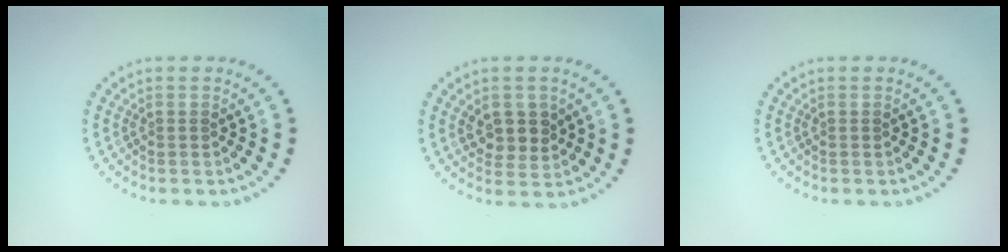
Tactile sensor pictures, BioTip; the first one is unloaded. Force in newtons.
{"total": 2.9, "press": 2.8, "slide": 0.8}
{"total": 0.0}